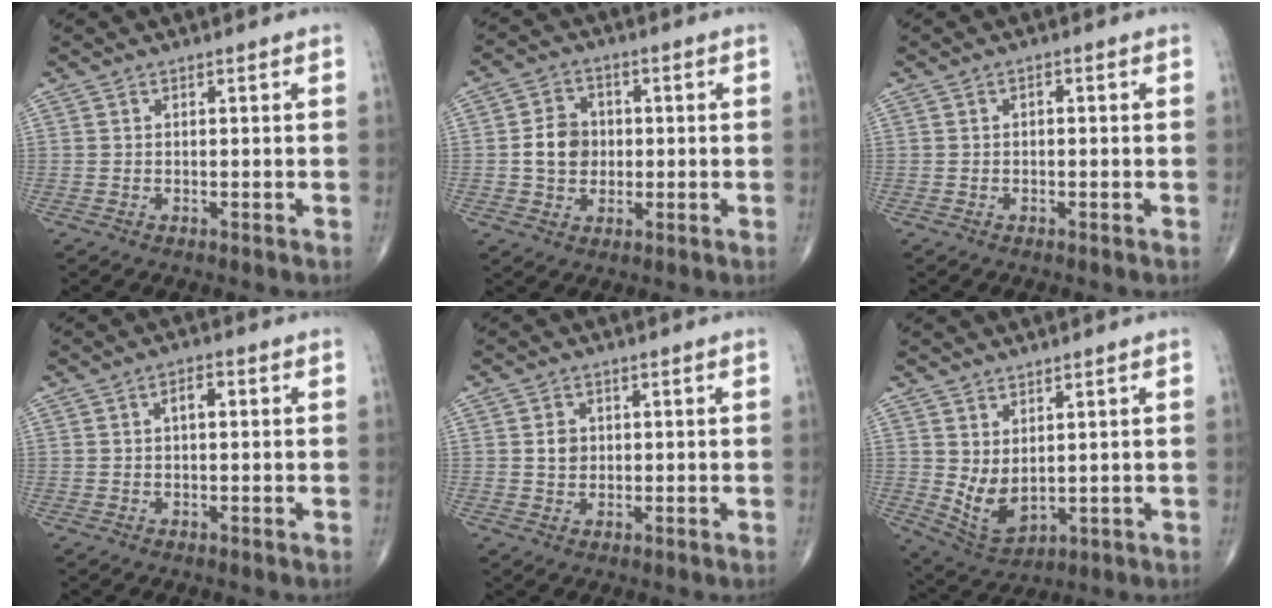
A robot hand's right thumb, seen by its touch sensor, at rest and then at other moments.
{"total": 6.9, "force": [-0.2, 5.8, 3.9], "torque": [-0.047, 0.009, -0.008]}
{"total": 0.9, "force": [0.0, 0.5, 0.7], "torque": [-0.006, 0.004, -0.004]}
{"total": 2.9, "force": [0.5, 1.4, 2.5], "torque": [-0.038, 0.008, 0.006]}
{"total": 2.7, "force": [0.4, 2.3, 1.5], "torque": [-0.012, 0.000, 0.007]}
{"total": 6.6, "force": [1.2, 3.7, 5.4], "torque": [-0.094, -0.019, 0.043]}